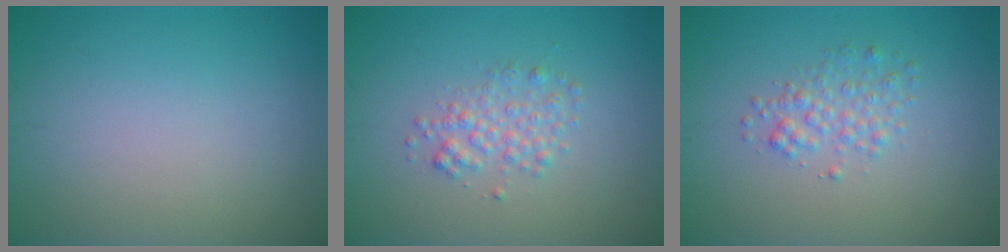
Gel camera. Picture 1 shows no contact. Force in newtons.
{"total": 2.1, "press": 2.1, "slide": 0.1}
{"total": 2.0, "press": 2.0, "slide": 0.1}